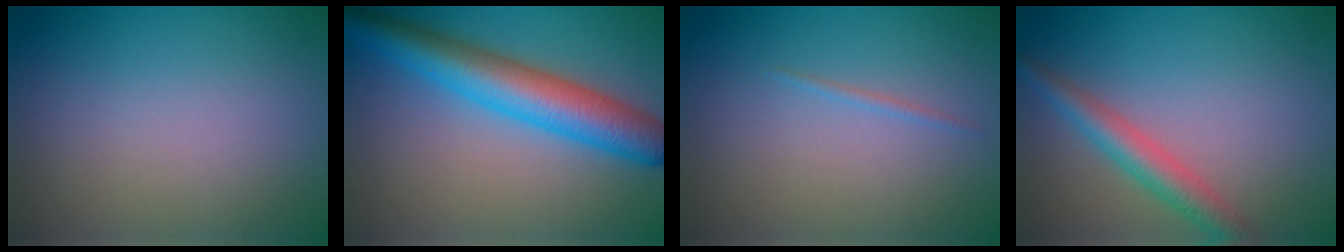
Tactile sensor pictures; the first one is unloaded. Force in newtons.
{"total": 7.3, "press": 7.3, "slide": 0.2}
{"total": 0.6, "press": 0.6, "slide": 0.1}
{"total": 3.5, "press": 3.5, "slide": 0.1}